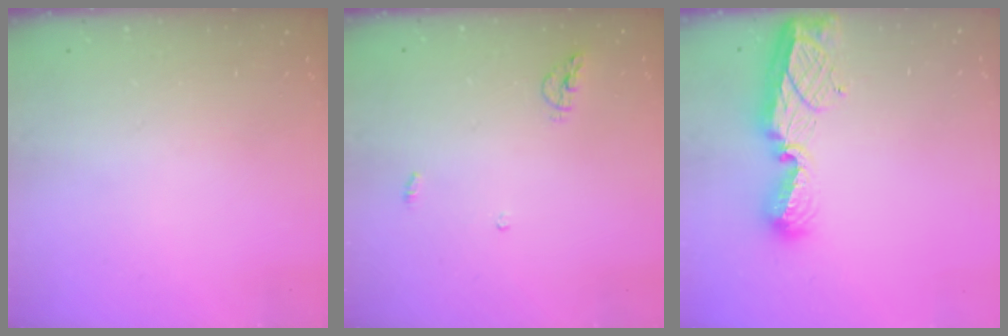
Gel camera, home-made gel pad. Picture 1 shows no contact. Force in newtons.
{"total": 5.4, "press": 5.4, "slide": 0.5}
{"total": 13.5, "press": 13.5, "slide": 0.9}